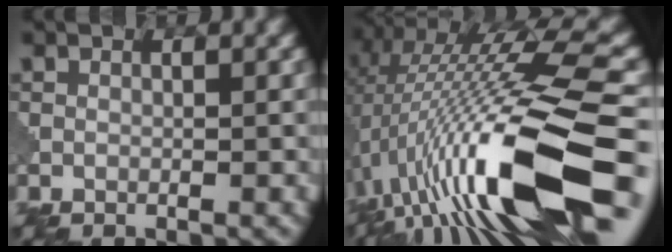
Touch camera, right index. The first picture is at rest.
{"total": 15.5, "force": [-2.3, 3.6, 14.9], "torque": [-0.252, 0.015, -0.030]}